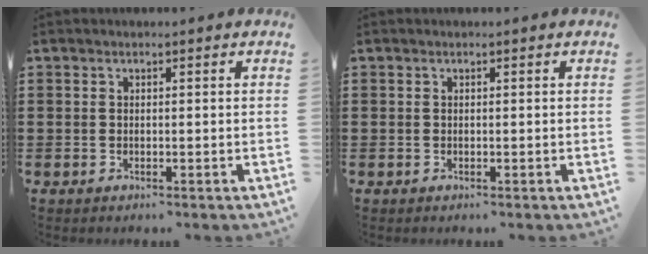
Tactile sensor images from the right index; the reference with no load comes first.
{"total": 0.0}